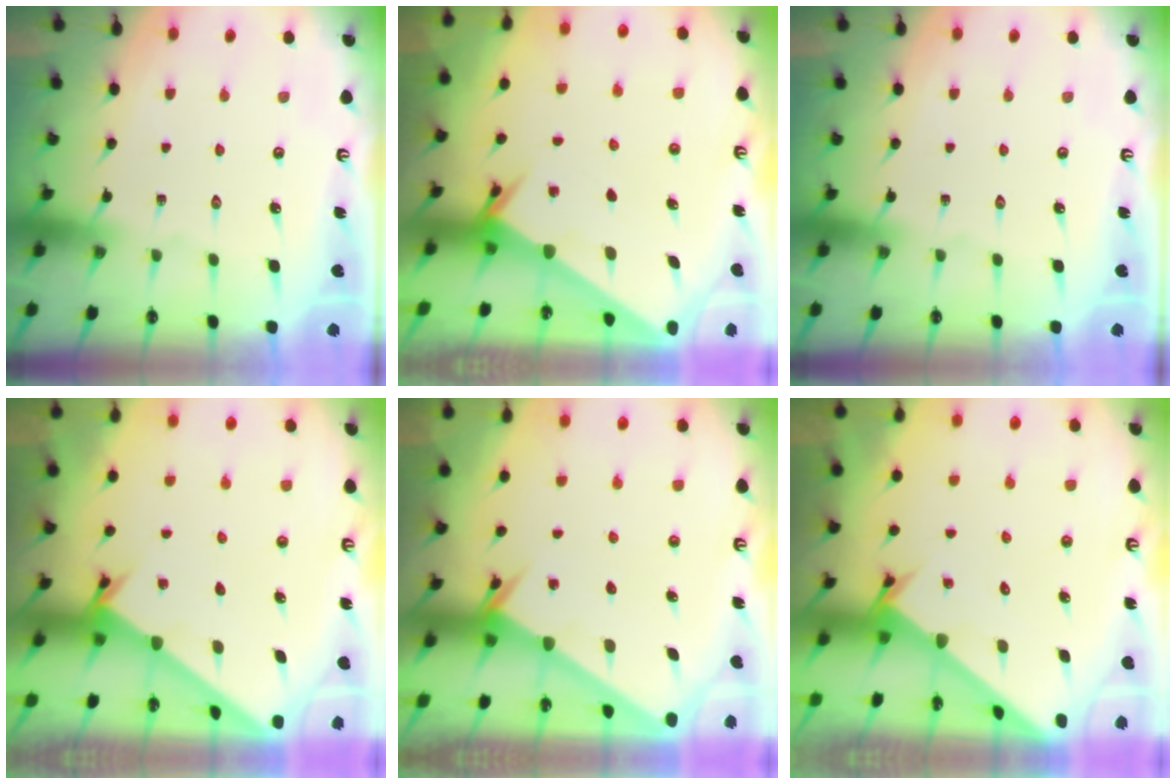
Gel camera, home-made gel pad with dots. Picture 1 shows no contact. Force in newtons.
{"total": 2.6, "press": 2.6, "slide": 0.2}
{"total": 0.0}
{"total": 2.0, "press": 2.0, "slide": 0.1}
{"total": 1.9, "press": 1.9, "slide": 0.1}
{"total": 2.4, "press": 2.4, "slide": 0.2}